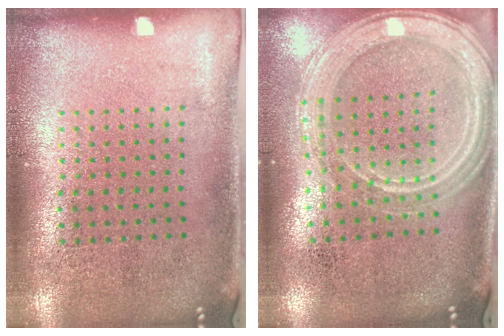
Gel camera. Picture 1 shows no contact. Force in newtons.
{"total": 1.8, "press": 1.7, "slide": 0.5}